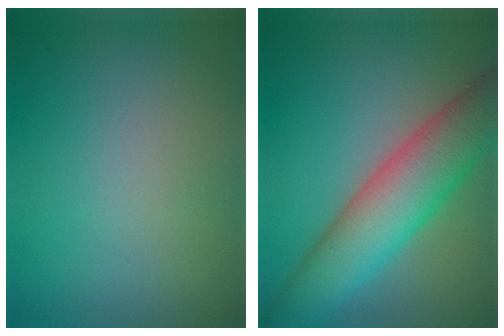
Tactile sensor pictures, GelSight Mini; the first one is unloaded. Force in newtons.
{"total": 8.6, "press": 8.6, "slide": 0.3}